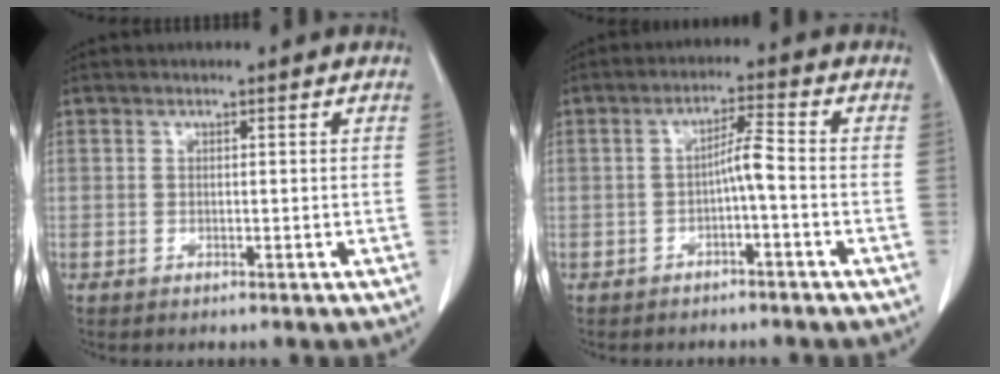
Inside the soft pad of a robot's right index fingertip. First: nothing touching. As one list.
[{"total": 3.6, "force": [-1.0, 0.0, 3.5], "torque": [-0.058, 0.012, -0.017]}]